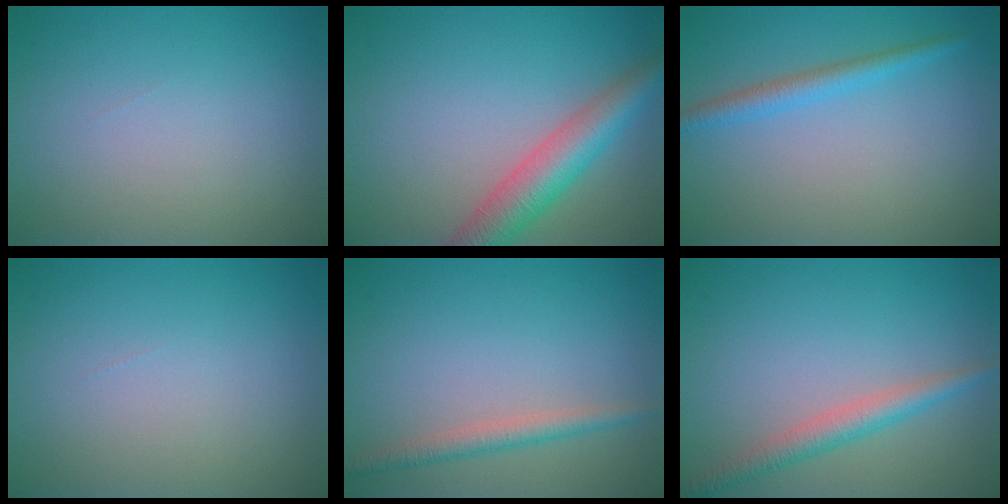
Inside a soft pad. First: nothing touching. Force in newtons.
{"total": 5.4, "press": 5.4, "slide": 0.3}
{"total": 2.1, "press": 2.1, "slide": 0.1}
{"total": 0.0}
{"total": 2.1, "press": 2.1, "slide": 0.1}
{"total": 2.8, "press": 2.8, "slide": 0.1}